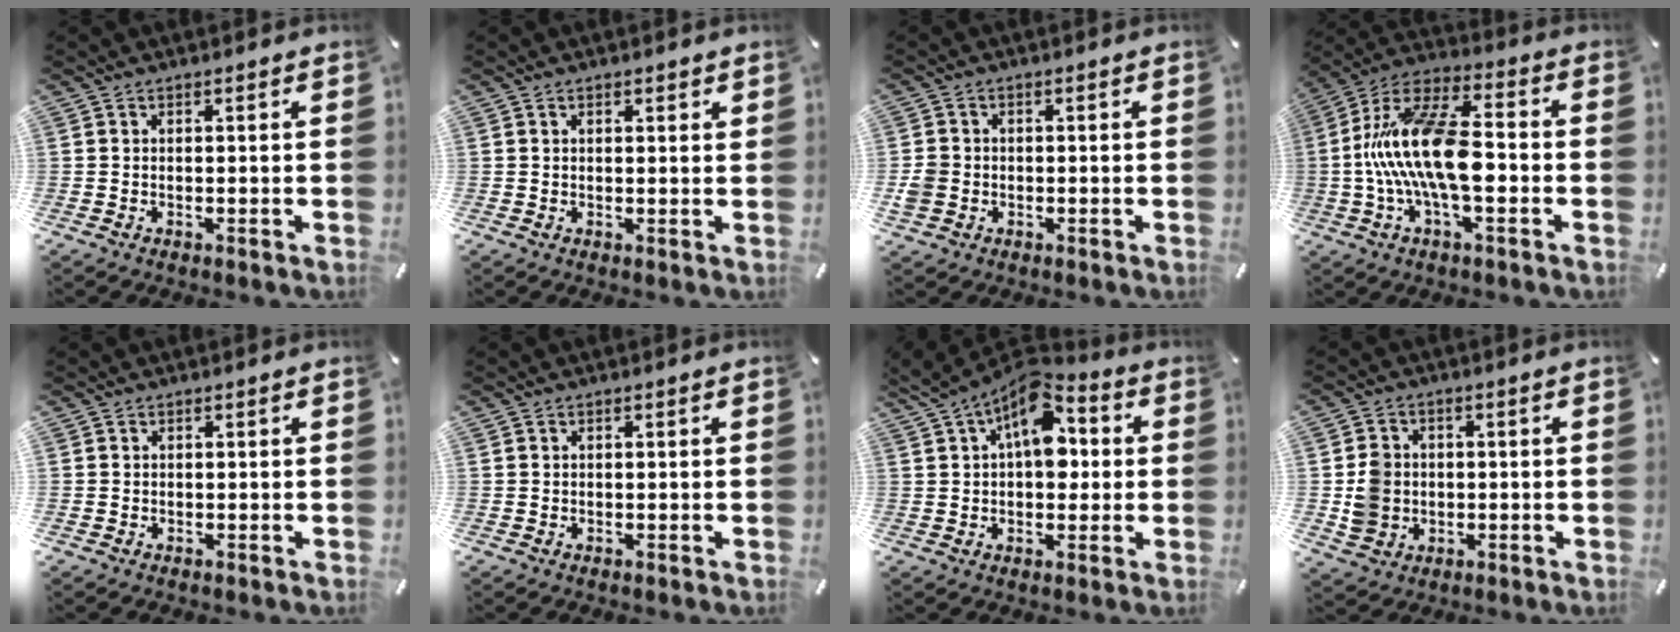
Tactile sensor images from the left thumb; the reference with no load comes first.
{"total": 1.1, "force": [0.6, 0.4, 0.8], "torque": [-0.016, 0.001, 0.011]}
{"total": 3.8, "force": [-0.8, 3.6, 1.0], "torque": [-0.017, 0.002, -0.015]}
{"total": 18.2, "force": [-2.6, 8.0, 16.1], "torque": [-0.327, 0.003, -0.042]}
{"total": 0.9, "force": [0.3, 0.8, -0.3], "torque": [0.009, 0.004, 0.004]}
{"total": 0.0}
{"total": 13.5, "force": [4.8, 8.4, 9.4], "torque": [-0.145, -0.027, 0.085]}
{"total": 7.1, "force": [-0.3, 6.7, 2.3], "torque": [-0.048, 0.013, -0.002]}